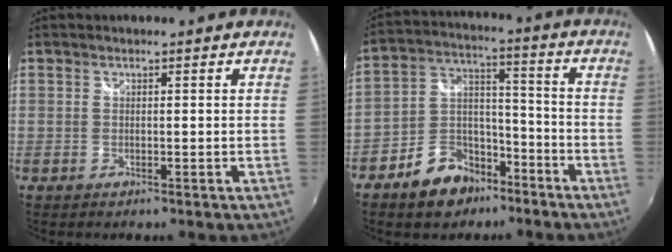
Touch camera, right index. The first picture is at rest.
{"total": 11.5, "force": [-7.6, 7.2, 4.8], "torque": [-0.102, 0.039, -0.119]}